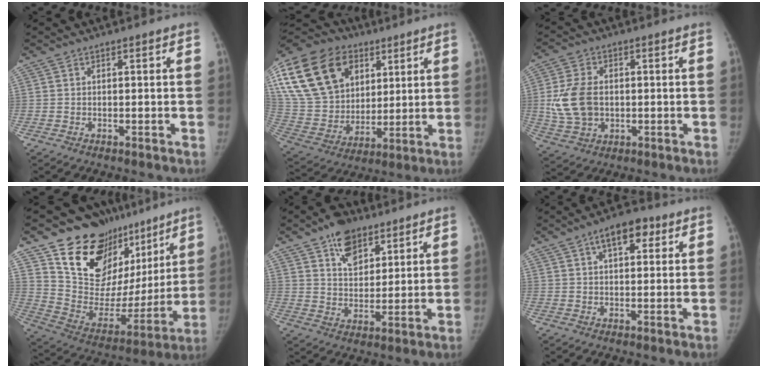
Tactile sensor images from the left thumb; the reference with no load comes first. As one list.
[{"total": 28.3, "force": [11.6, 20.2, 16.0], "torque": [-0.325, 0.021, 0.217]}, {"total": 10.3, "force": [0.1, 7.3, 7.3], "torque": [-0.136, 0.004, 0.008]}, {"total": 25.6, "force": [16.6, 15.7, 11.7], "torque": [-0.127, -0.070, 0.265]}, {"total": 9.6, "force": [5.9, 5.7, 4.9], "torque": [-0.050, -0.032, 0.100]}, {"total": 7.2, "force": [3.3, 3.7, 5.3], "torque": [-0.056, 0.003, 0.043]}]